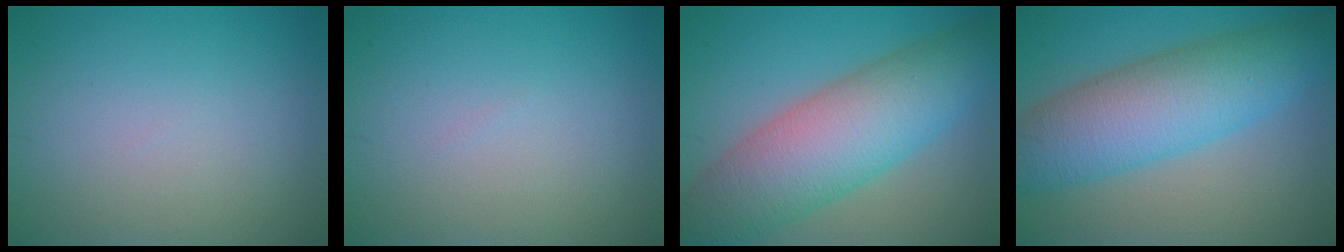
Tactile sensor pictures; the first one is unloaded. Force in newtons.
{"total": 0.0}
{"total": 10.2, "press": 10.2, "slide": 0.3}
{"total": 9.2, "press": 9.2, "slide": 0.1}